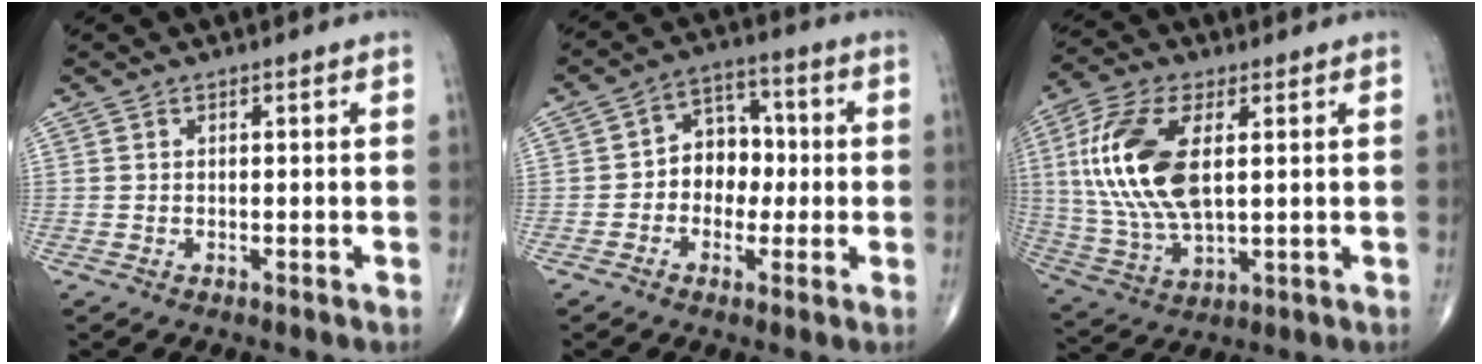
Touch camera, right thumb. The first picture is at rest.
{"total": 8.6, "force": [-0.7, 6.8, 5.2], "torque": [-0.037, 0.031, -0.024]}
{"total": 17.1, "force": [2.9, 8.4, 14.6], "torque": [-0.312, -0.003, 0.058]}